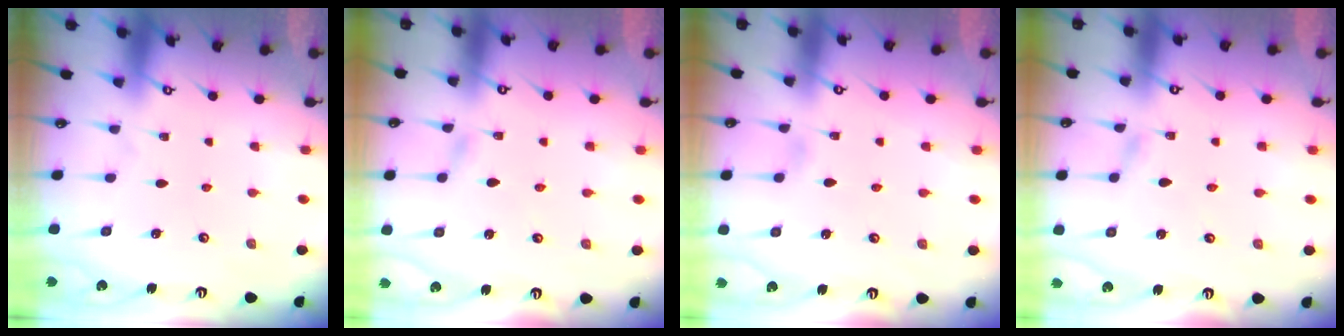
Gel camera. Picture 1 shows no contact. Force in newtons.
{"total": 1.3, "press": 1.3, "slide": 0.1}
{"total": 2.1, "press": 2.1, "slide": 0.2}
{"total": 1.2, "press": 1.2, "slide": 0.1}